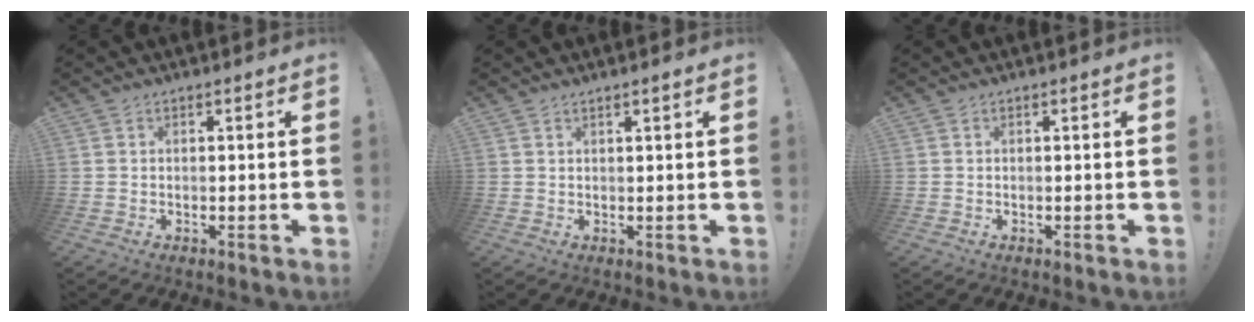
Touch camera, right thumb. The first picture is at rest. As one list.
[{"total": 1.0, "force": [0.8, -0.1, 0.6], "torque": [-0.014, 0.002, 0.014]}, {"total": 0.0}]